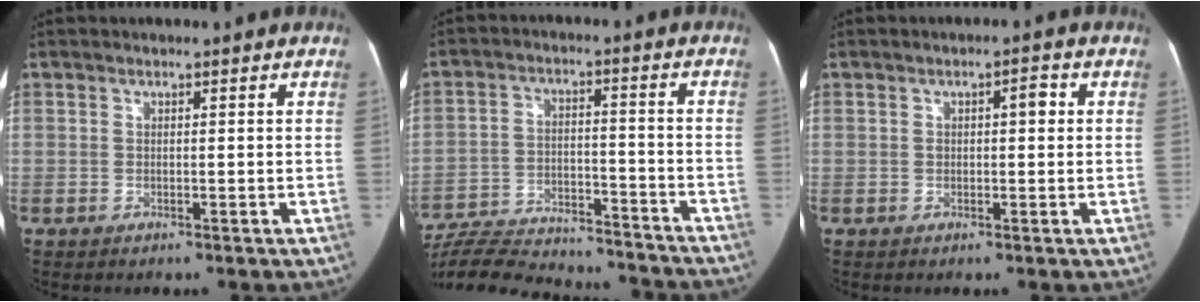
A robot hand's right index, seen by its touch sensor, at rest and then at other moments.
{"total": 24.0, "force": [-22.2, 4.8, 7.9], "torque": [-0.153, -0.010, -0.320]}
{"total": 3.1, "force": [0.5, 1.5, 2.7], "torque": [-0.047, 0.023, 0.011]}